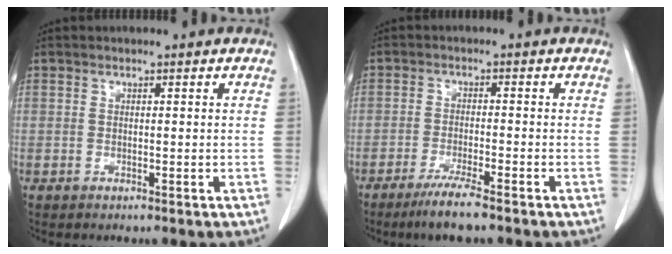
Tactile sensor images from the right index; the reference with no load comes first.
{"total": 5.4, "force": [-4.1, -0.2, 3.6], "torque": [-0.066, -0.014, -0.073]}